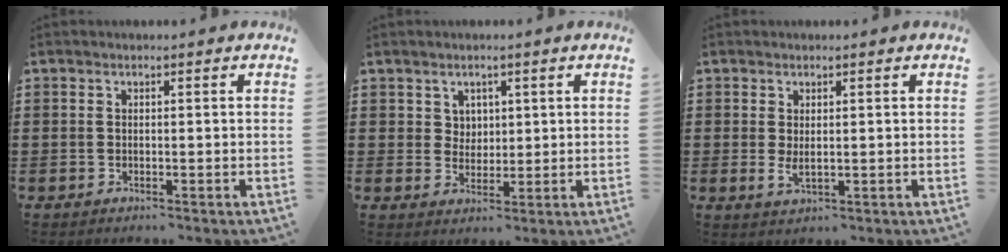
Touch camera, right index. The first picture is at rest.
{"total": 2.9, "force": [1.7, 2.4, 0.6], "torque": [-0.020, 0.009, 0.031]}
{"total": 2.0, "force": [0.6, 0.7, 1.8], "torque": [-0.034, 0.001, 0.010]}